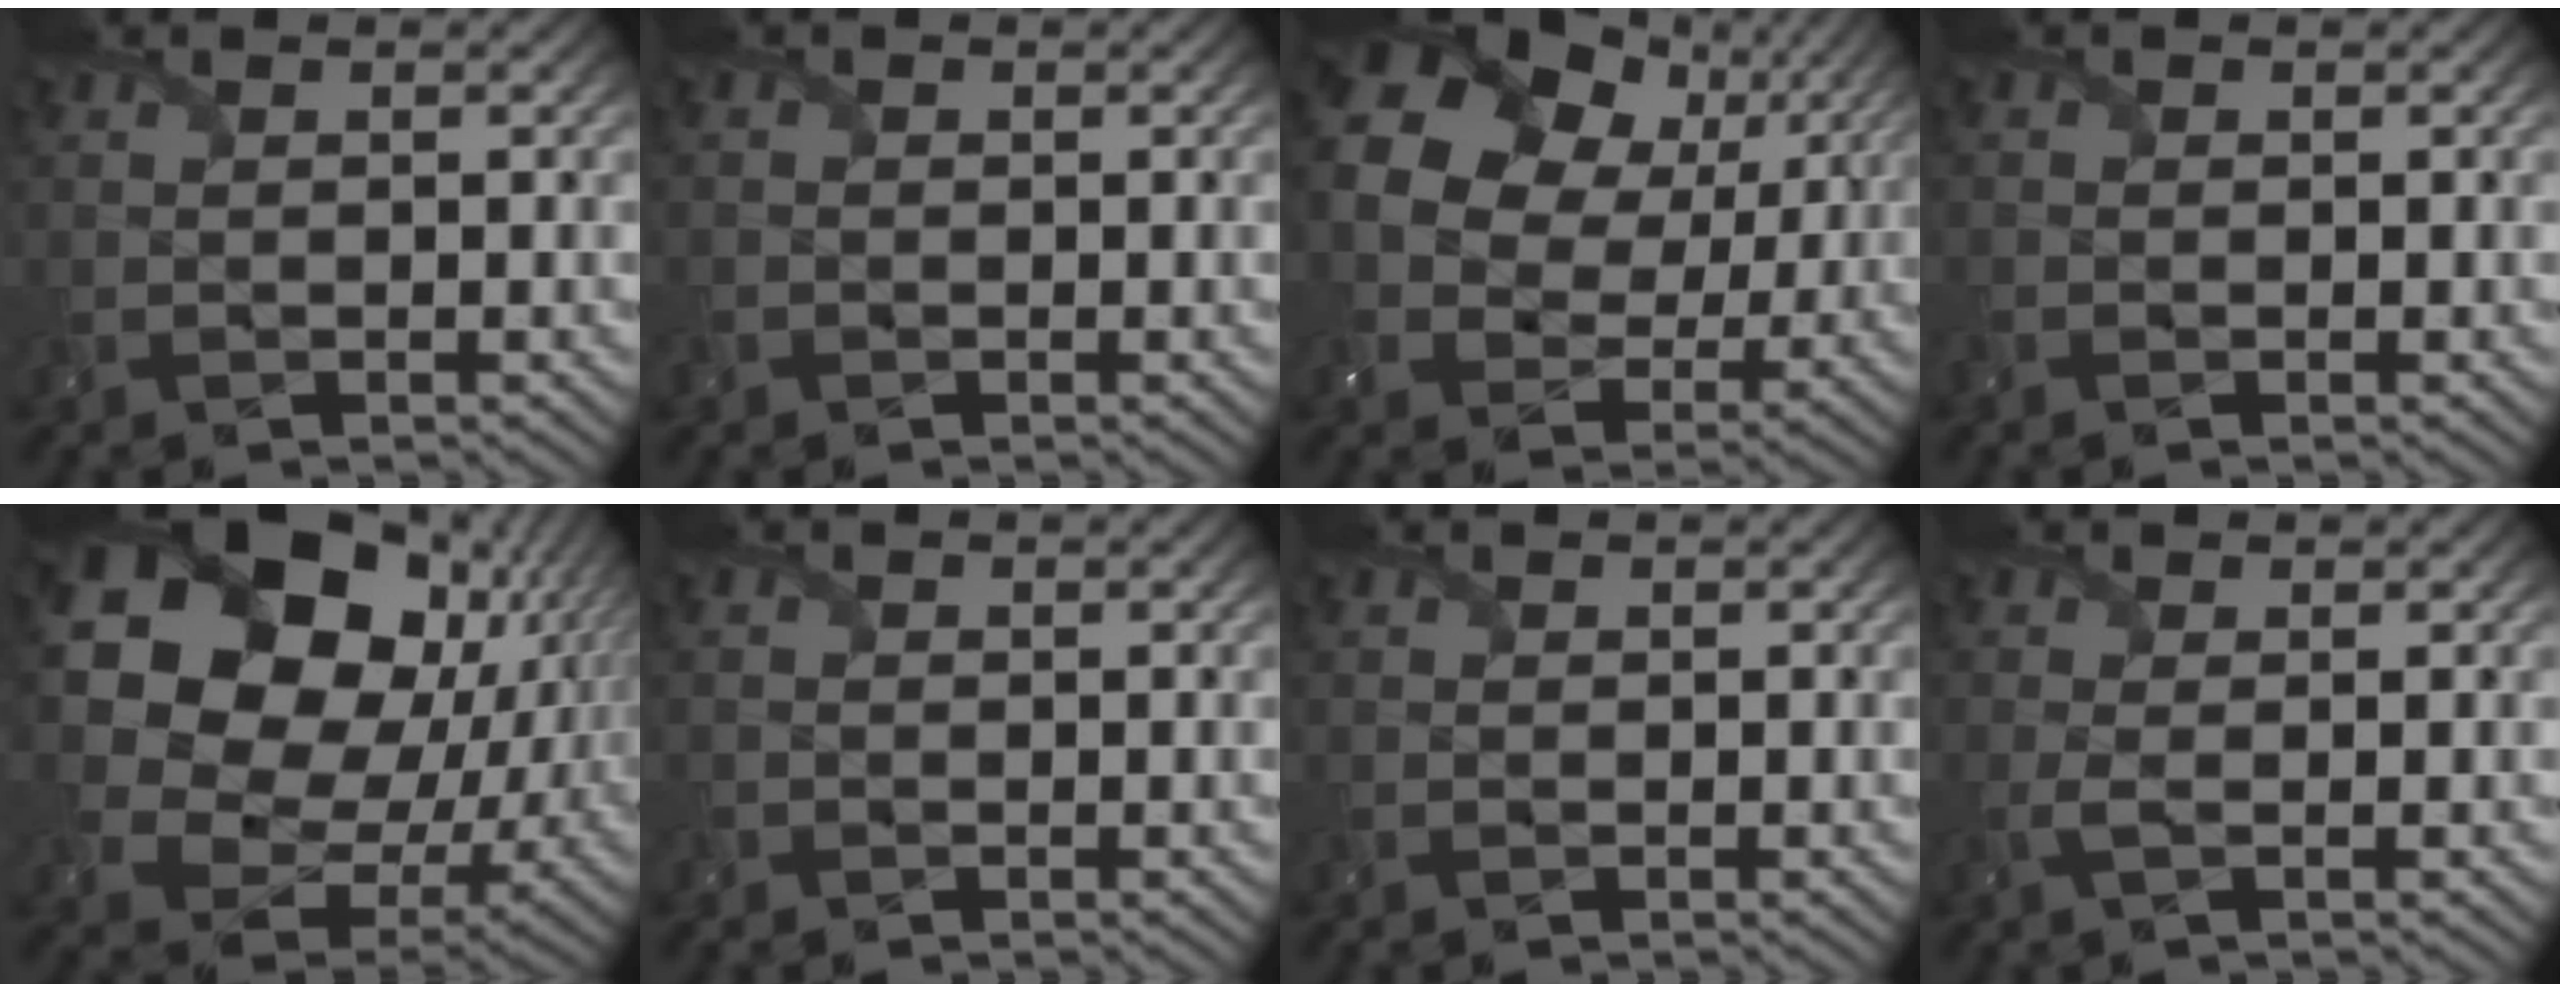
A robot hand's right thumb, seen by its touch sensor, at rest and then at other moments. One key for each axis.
{"total": 1.3, "fx": -0.6, "fy": 1.1, "fz": 0.1, "tx": -0.002, "ty": -0.005, "tz": -0.016}
{"total": 16.1, "fx": 5.2, "fy": 12.3, "fz": 9.0, "tx": -0.224, "ty": 0.041, "tz": 0.093}
{"total": 1.0, "fx": -0.7, "fy": 0.7, "fz": 0.3, "tx": -0.011, "ty": -0.006, "tz": -0.017}
{"total": 22.0, "fx": 6.3, "fy": 17.5, "fz": 11.9, "tx": -0.293, "ty": 0.010, "tz": 0.133}
{"total": 0.7, "fx": -0.3, "fy": 0.6, "fz": 0.0, "tx": 0.003, "ty": -0.004, "tz": -0.007}
{"total": 0.0}
{"total": 1.1, "fx": -0.2, "fy": 0.0, "fz": 1.1, "tx": -0.030, "ty": 0.003, "tz": -0.007}